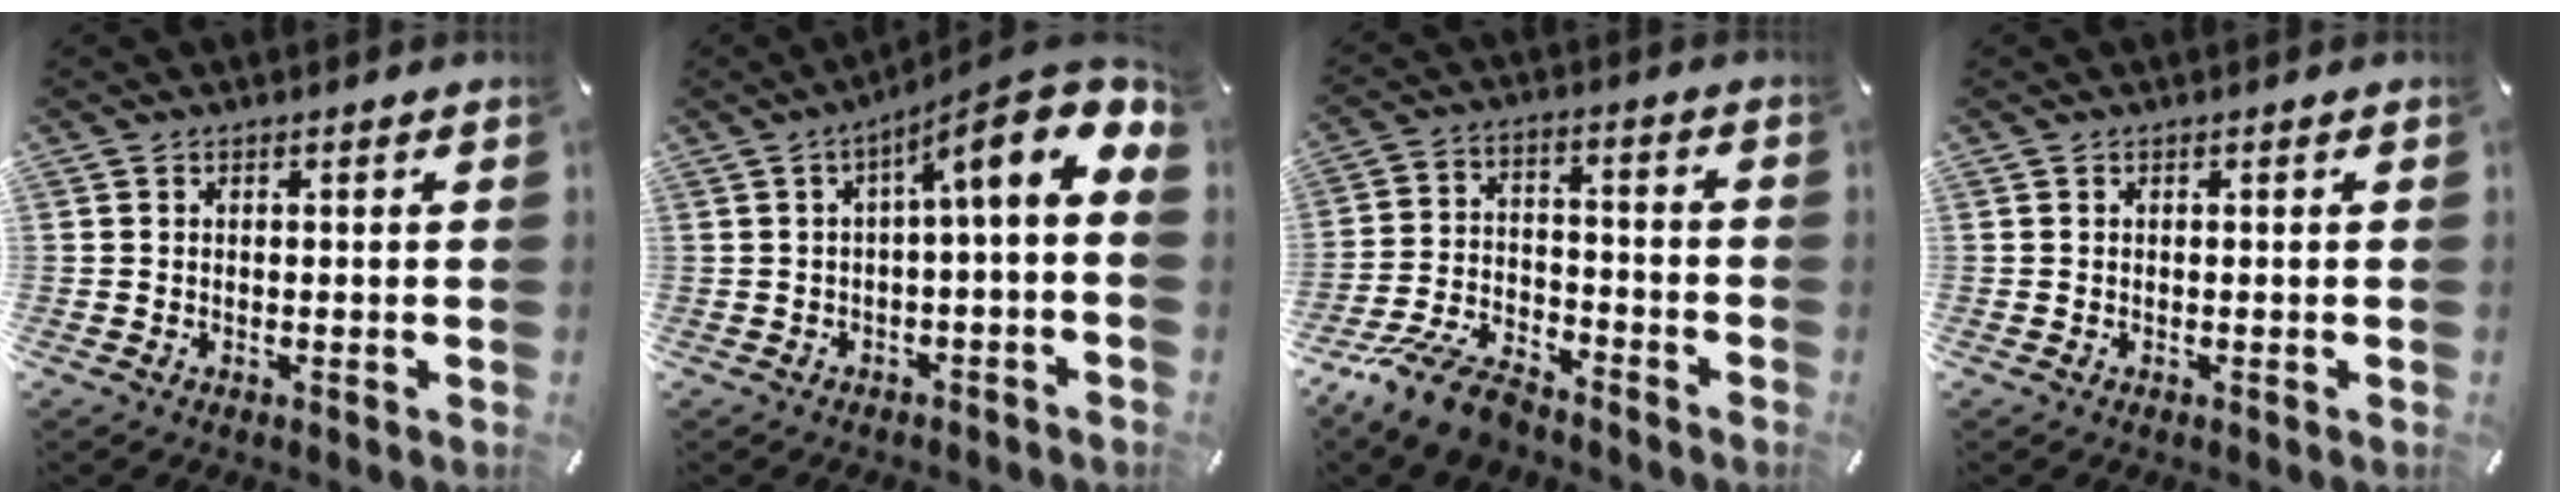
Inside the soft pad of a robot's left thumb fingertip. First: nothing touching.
{"total": 12.3, "force": [3.9, 2.1, 11.5], "torque": [-0.169, -0.038, 0.054]}
{"total": 12.6, "force": [-10.1, 4.8, 5.9], "torque": [-0.112, 0.056, -0.189]}
{"total": 0.0}